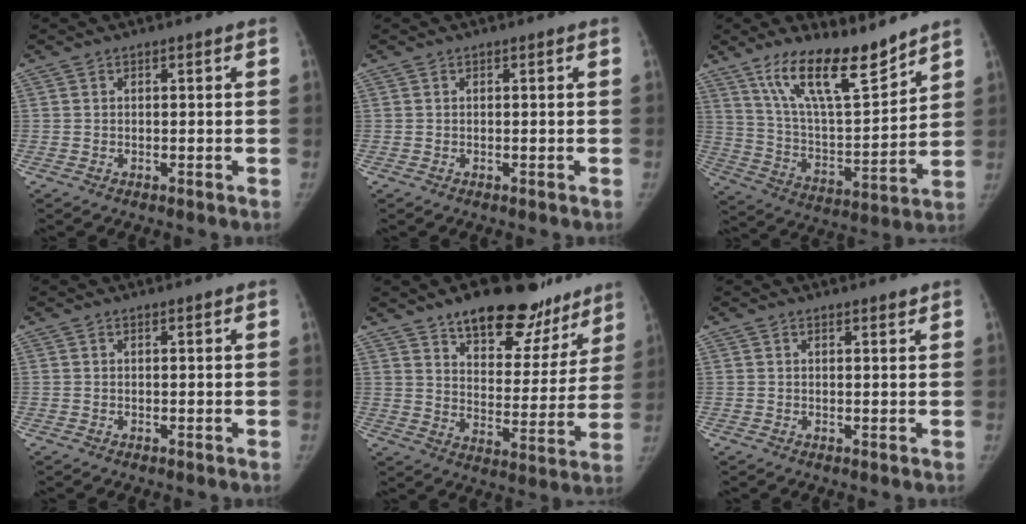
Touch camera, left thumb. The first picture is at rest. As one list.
[{"total": 0.0}, {"total": 16.9, "force": [12.6, 4.6, 10.3], "torque": [-0.148, -0.080, 0.232]}, {"total": 0.0}, {"total": 22.4, "force": [16.2, 10.6, 11.2], "torque": [-0.103, -0.078, 0.229]}, {"total": 1.1, "force": [1.0, 0.3, 0.3], "torque": [-0.002, -0.008, 0.016]}]